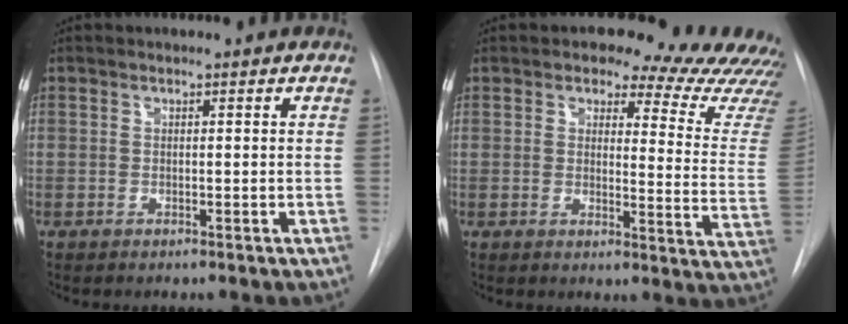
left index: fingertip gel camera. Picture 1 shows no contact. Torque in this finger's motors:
{"motor_torque": [1.02, -1.12, 0.37, 0.01]}